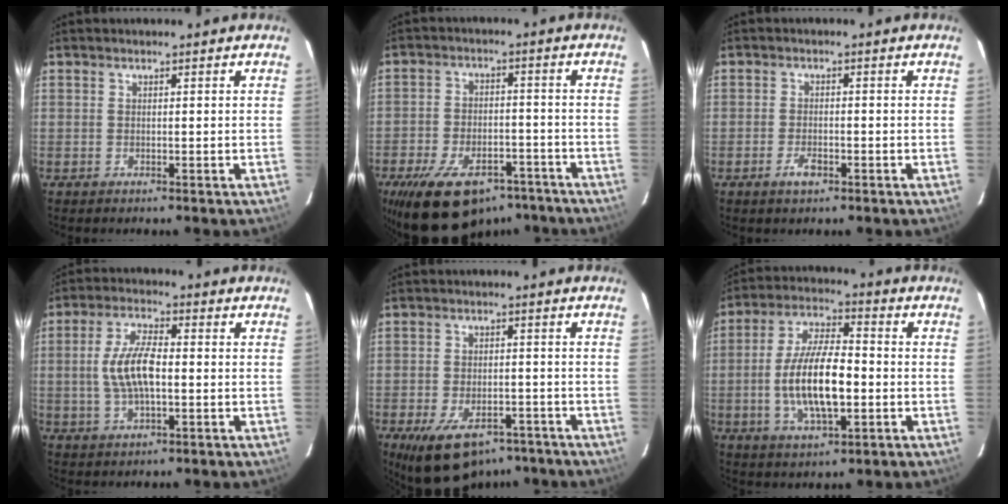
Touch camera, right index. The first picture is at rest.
{"total": 19.3, "force": [-13.7, 9.4, 9.8], "torque": [-0.200, -0.006, -0.193]}
{"total": 2.8, "force": [-1.6, 1.3, 1.9], "torque": [-0.041, -0.001, -0.030]}
{"total": 8.7, "force": [-0.6, 3.4, 7.9], "torque": [-0.158, 0.008, -0.011]}
{"total": 14.3, "force": [-9.5, 7.3, 7.8], "torque": [-0.159, -0.014, -0.140]}
{"total": 13.9, "force": [-2.5, 5.1, 12.7], "torque": [-0.253, -0.001, -0.044]}